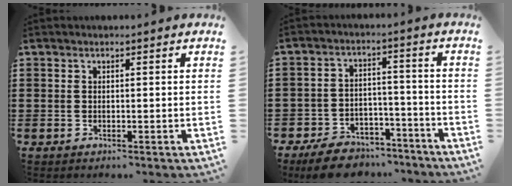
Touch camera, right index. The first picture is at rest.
{"total": 7.4, "force": [-6.7, 2.5, 1.9], "torque": [-0.037, 0.027, -0.127]}